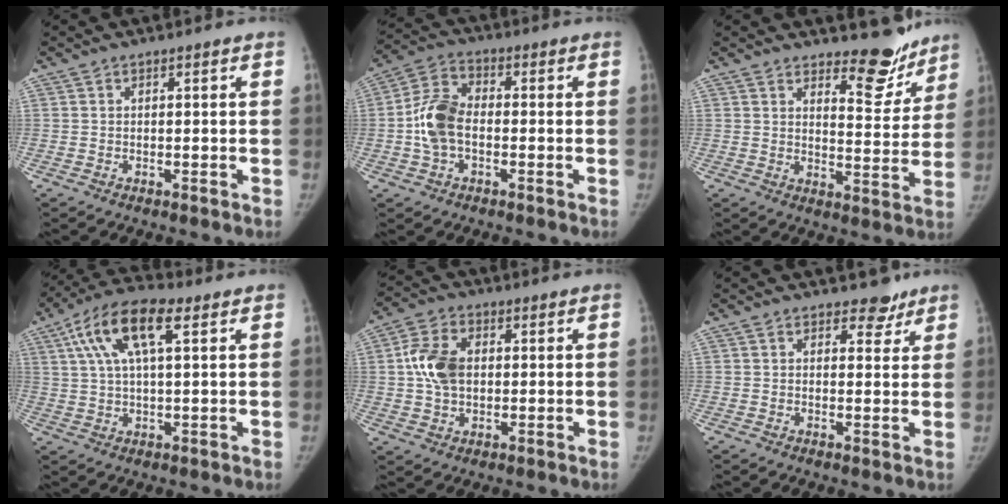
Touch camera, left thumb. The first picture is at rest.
{"total": 9.1, "force": [-1.2, 5.7, 7.0], "torque": [-0.143, 0.026, -0.031]}
{"total": 9.6, "force": [8.1, 3.8, 3.4], "torque": [-0.007, -0.072, 0.112]}
{"total": 13.1, "force": [5.3, 5.0, 10.9], "torque": [-0.202, 0.017, 0.089]}
{"total": 9.1, "force": [1.1, 6.5, 6.3], "torque": [-0.106, 0.003, 0.019]}
{"total": 3.7, "force": [2.8, 2.3, 0.8], "torque": [0.018, -0.017, 0.035]}